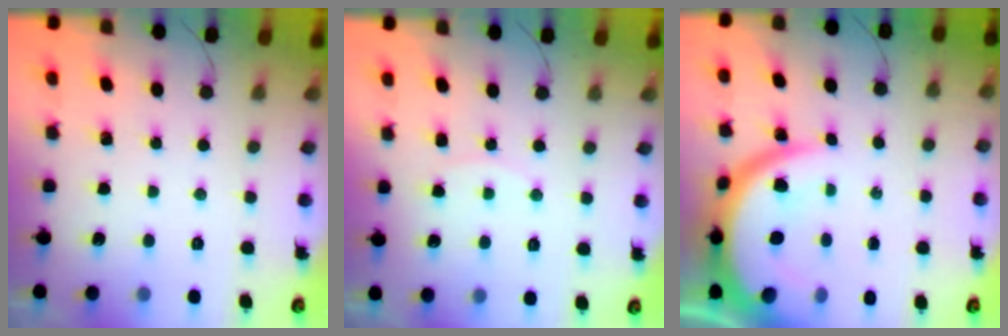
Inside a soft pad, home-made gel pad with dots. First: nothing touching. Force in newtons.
{"total": 7.5, "press": 7.5, "slide": 0.5}
{"total": 15.1, "press": 15.0, "slide": 1.6}